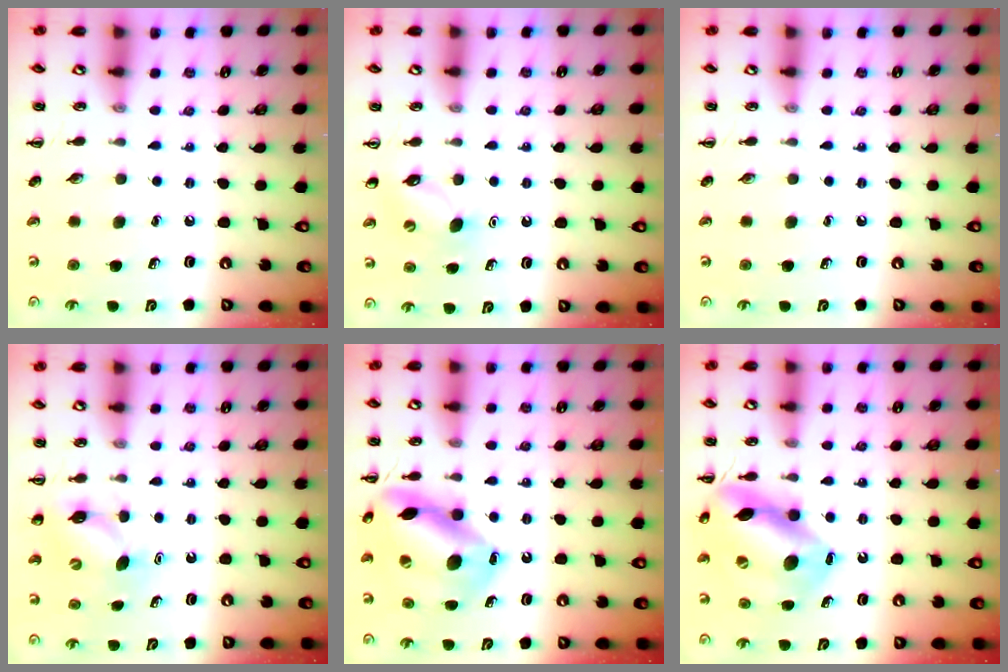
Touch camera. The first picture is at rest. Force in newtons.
{"total": 6.1, "press": 5.8, "slide": 1.8}
{"total": 0.0}
{"total": 4.6, "press": 4.6, "slide": 0.7}
{"total": 15.7, "press": 15.6, "slide": 1.2}
{"total": 15.2, "press": 15.0, "slide": 2.2}